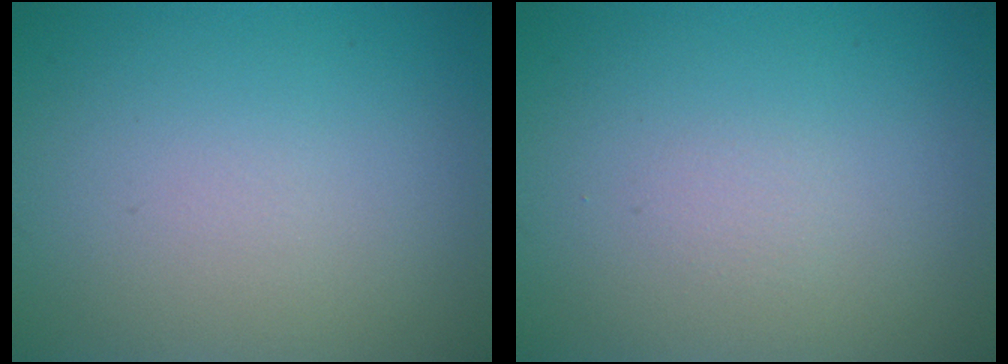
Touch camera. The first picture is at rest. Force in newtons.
{"total": 0.5, "press": 0.5, "slide": 0.0}